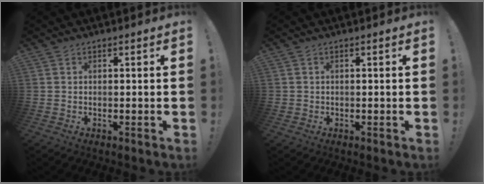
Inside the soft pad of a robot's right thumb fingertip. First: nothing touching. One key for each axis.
{"total": 0.8, "fx": -0.1, "fy": 0.8, "fz": 0.1, "tx": -0.009, "ty": 0.005, "tz": 0.000}